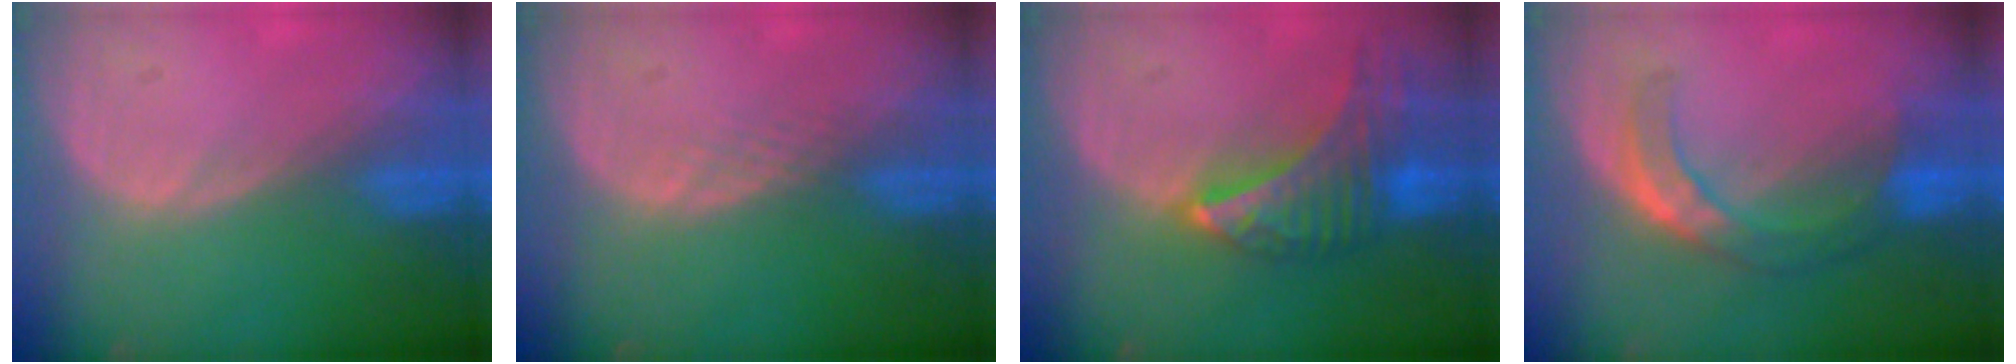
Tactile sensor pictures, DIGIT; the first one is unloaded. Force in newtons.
{"total": 1.3, "press": 1.2, "slide": 0.1}
{"total": 9.1, "press": 8.1, "slide": 4.2}
{"total": 7.6, "press": 6.5, "slide": 4.0}